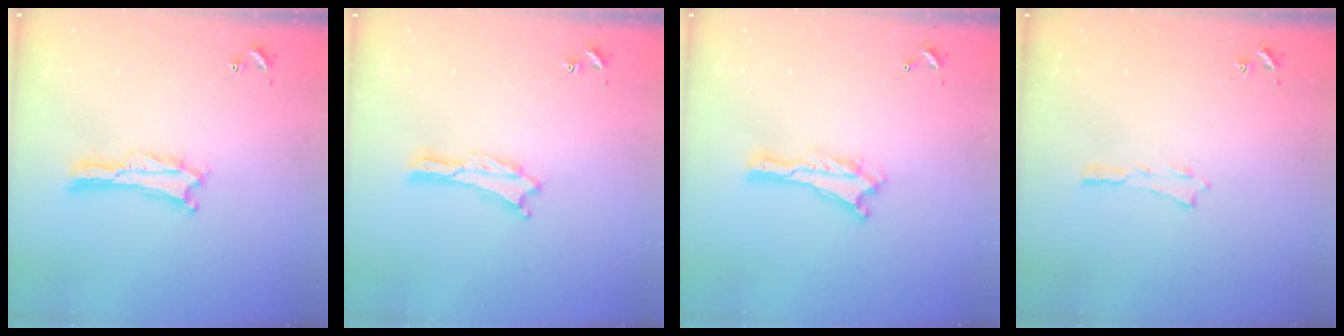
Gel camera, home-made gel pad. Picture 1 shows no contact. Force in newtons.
{"total": 0.0}
{"total": 0.0}
{"total": 0.0}